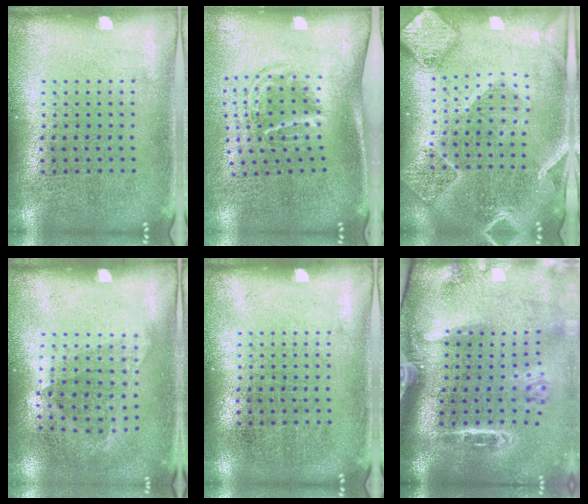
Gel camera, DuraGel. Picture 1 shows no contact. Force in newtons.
{"total": 1.7, "press": 1.1, "slide": 1.3}
{"total": 2.5, "press": 2.3, "slide": 1.1}
{"total": 1.0, "press": 0.8, "slide": 0.6}
{"total": 0.0}
{"total": 3.3, "press": 2.1, "slide": 2.5}